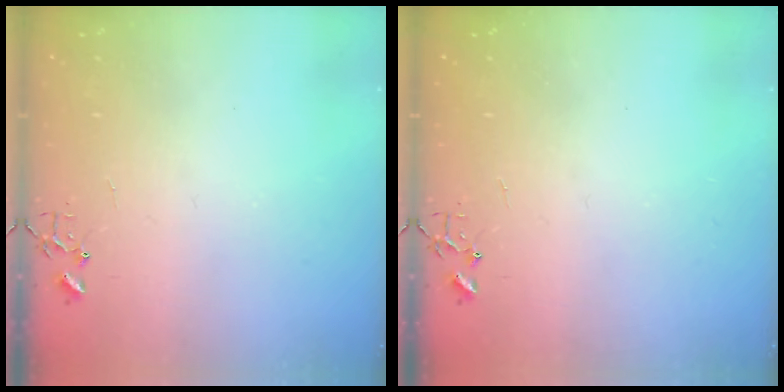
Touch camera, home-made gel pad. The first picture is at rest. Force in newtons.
{"total": 0.0}